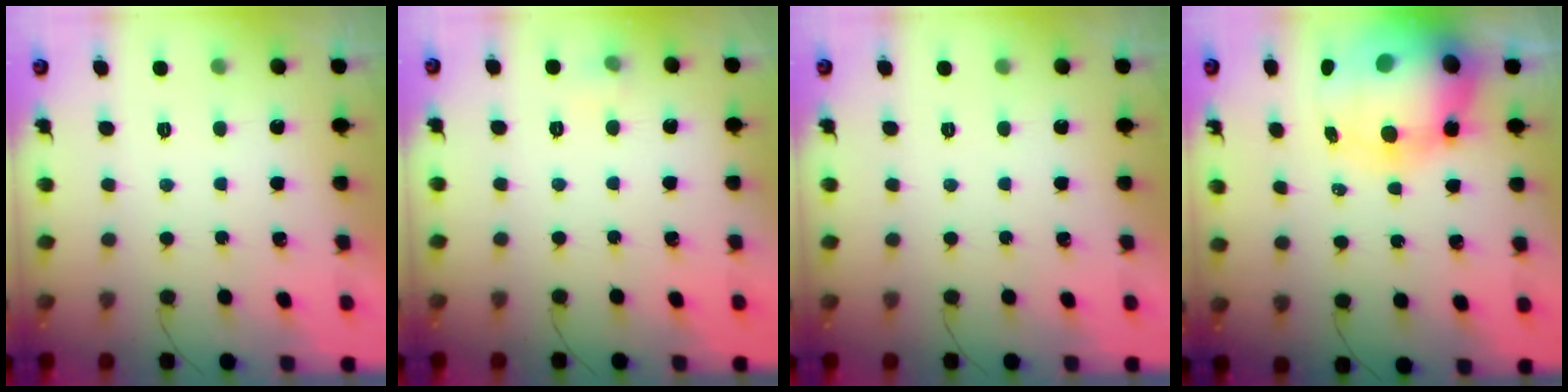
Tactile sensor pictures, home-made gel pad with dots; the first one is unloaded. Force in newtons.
{"total": 4.3, "press": 4.0, "slide": 1.4}
{"total": 0.0}
{"total": 19.7, "press": 19.2, "slide": 4.4}